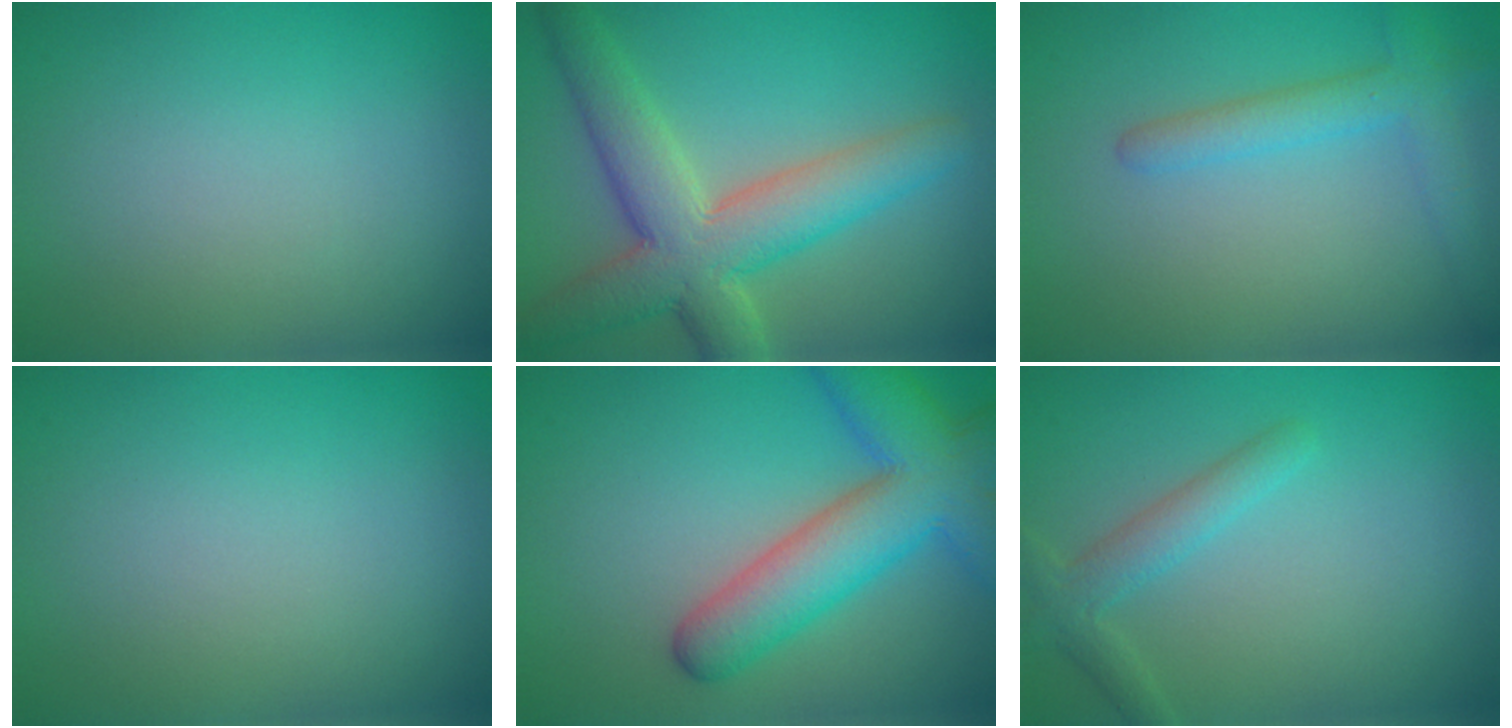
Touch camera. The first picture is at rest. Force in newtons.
{"total": 7.9, "press": 7.9, "slide": 0.6}
{"total": 2.9, "press": 2.9, "slide": 0.1}
{"total": 0.0}
{"total": 8.4, "press": 8.4, "slide": 0.4}
{"total": 2.5, "press": 2.5, "slide": 0.2}